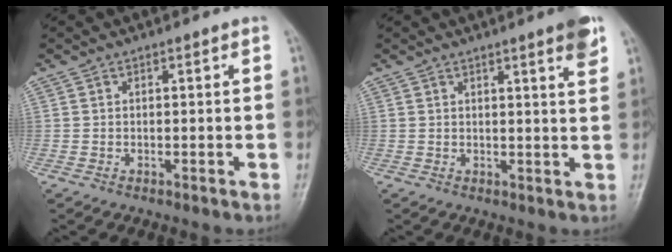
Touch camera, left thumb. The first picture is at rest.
{"total": 4.8, "force": [3.0, 0.3, 3.8], "torque": [-0.041, -0.015, 0.037]}